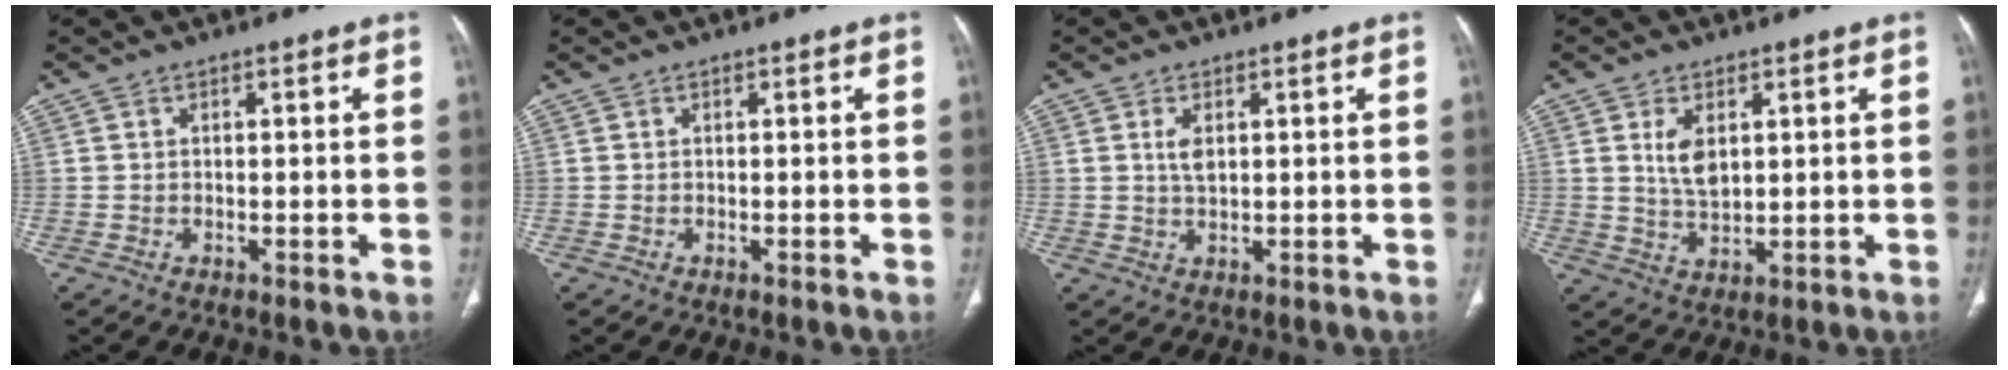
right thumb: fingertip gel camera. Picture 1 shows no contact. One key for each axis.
{"total": 0.0}
{"total": 2.9, "fx": 1.0, "fy": 1.4, "fz": 2.4, "tx": -0.045, "ty": -0.005, "tz": 0.022}
{"total": 5.8, "fx": 1.8, "fy": 3.2, "fz": 4.4, "tx": -0.073, "ty": -0.014, "tz": 0.043}